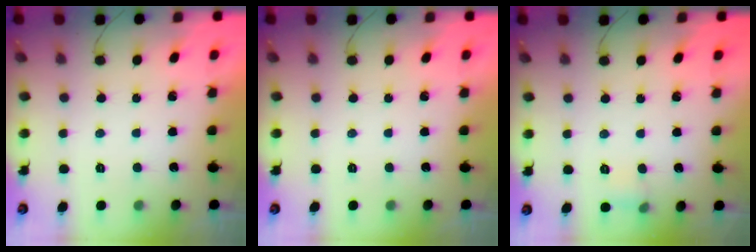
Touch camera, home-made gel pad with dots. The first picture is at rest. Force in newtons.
{"total": 0.0}
{"total": 5.5, "press": 5.1, "slide": 1.8}